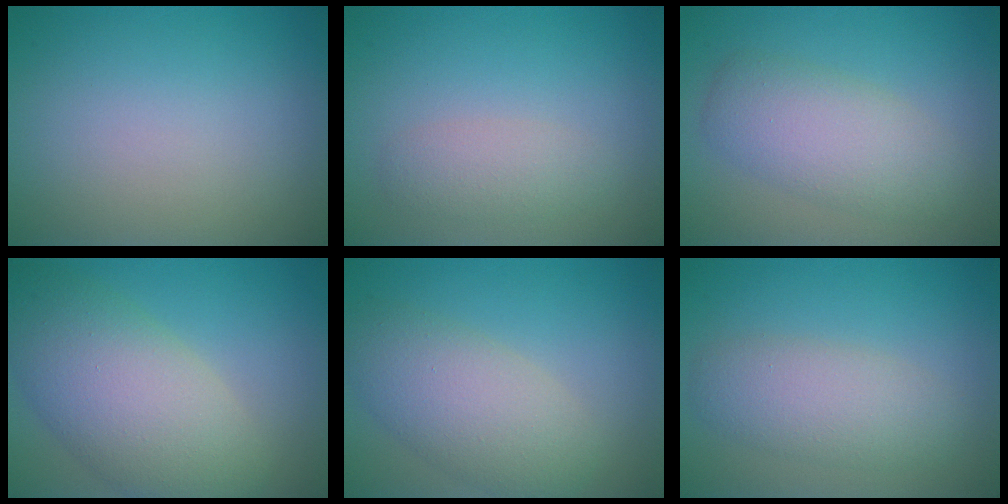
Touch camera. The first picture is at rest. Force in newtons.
{"total": 2.1, "press": 2.1, "slide": 0.2}
{"total": 4.8, "press": 4.8, "slide": 0.1}
{"total": 9.0, "press": 8.9, "slide": 0.7}
{"total": 5.6, "press": 5.6, "slide": 0.1}
{"total": 4.0, "press": 4.0, "slide": 0.1}